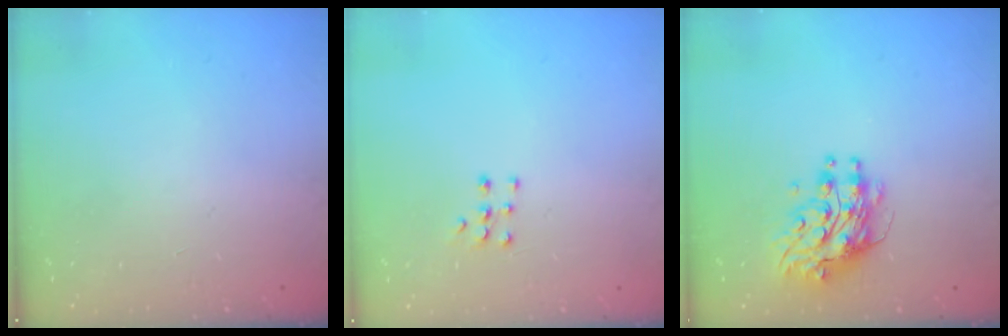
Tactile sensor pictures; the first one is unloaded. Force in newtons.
{"total": 5.5, "press": 5.5, "slide": 0.9}
{"total": 9.0, "press": 9.0, "slide": 0.9}